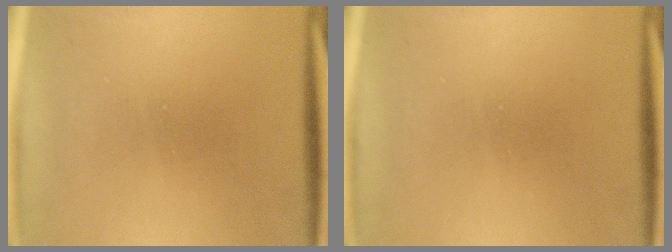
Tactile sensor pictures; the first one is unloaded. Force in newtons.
{"total": 0.0}